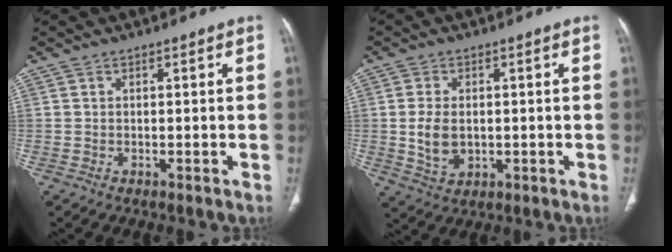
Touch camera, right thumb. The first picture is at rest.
{"total": 6.5, "force": [-0.1, 4.4, 4.8], "torque": [-0.086, -0.005, 0.007]}